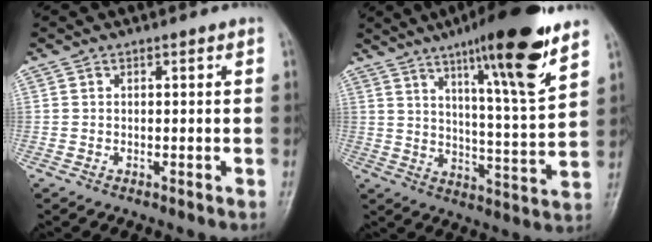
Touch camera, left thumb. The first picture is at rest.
{"total": 18.1, "force": [11.2, 2.1, 14.1], "torque": [-0.198, -0.061, 0.173]}